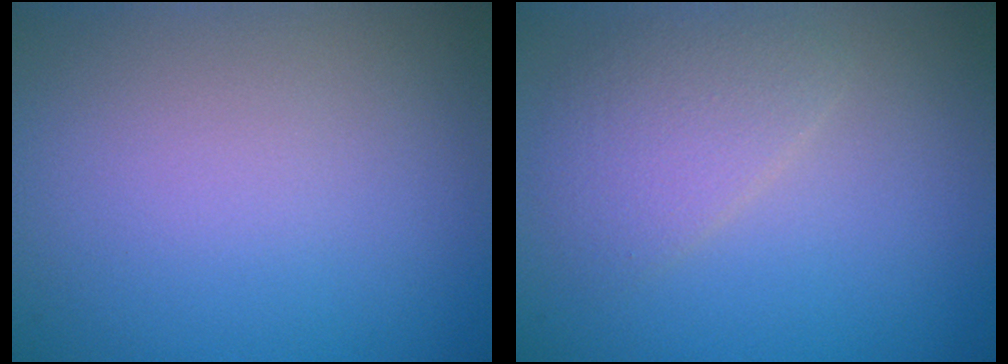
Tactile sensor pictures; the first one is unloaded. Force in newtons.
{"total": 2.5, "press": 2.5, "slide": 0.1}